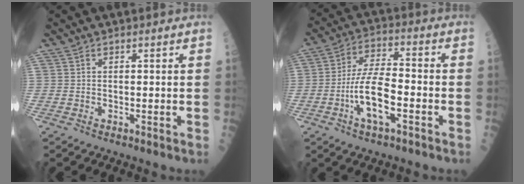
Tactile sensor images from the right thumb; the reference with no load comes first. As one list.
[{"total": 11.0, "force": [-3.5, 3.7, 9.8], "torque": [-0.194, 0.029, -0.065]}]